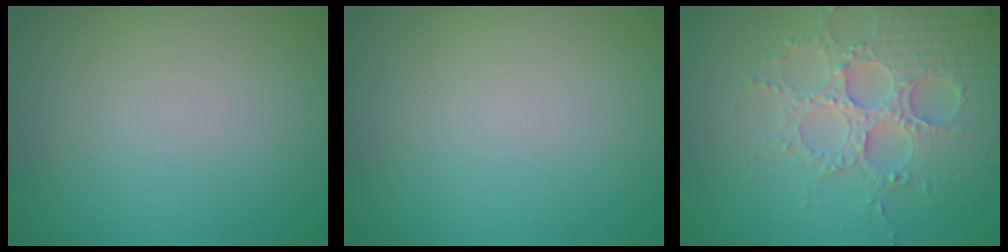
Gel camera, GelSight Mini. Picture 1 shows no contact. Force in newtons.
{"total": 0.0}
{"total": 4.9, "press": 4.7, "slide": 1.4}